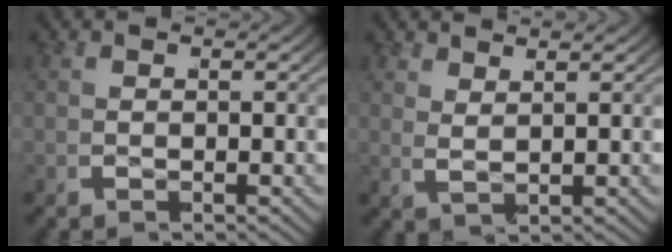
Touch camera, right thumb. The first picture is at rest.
{"total": 2.1, "force": [1.8, 0.5, 1.0], "torque": [-0.009, 0.002, 0.036]}